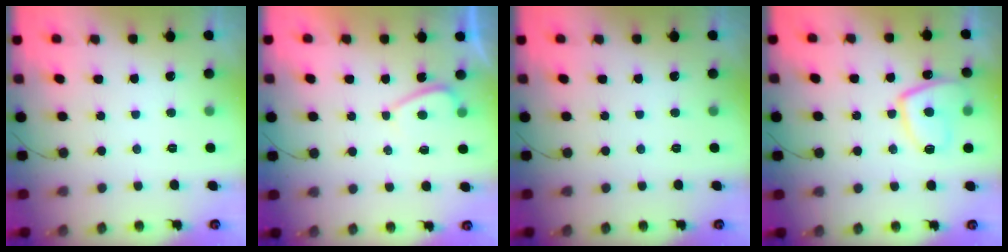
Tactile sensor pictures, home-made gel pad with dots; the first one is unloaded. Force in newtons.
{"total": 2.0, "press": 1.9, "slide": 0.7}
{"total": 0.0}
{"total": 10.8, "press": 10.8, "slide": 1.3}